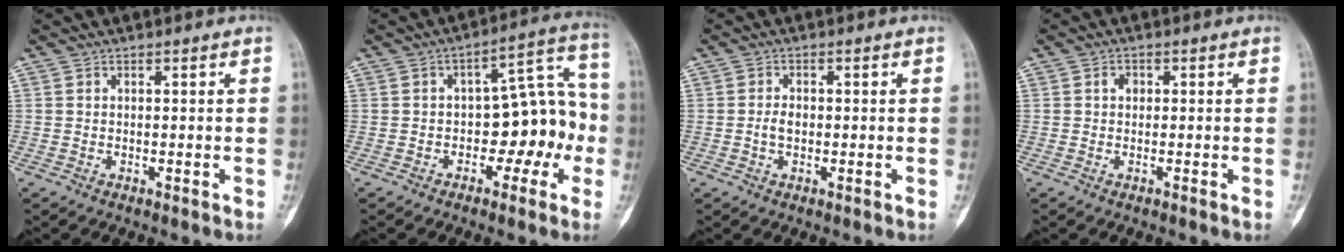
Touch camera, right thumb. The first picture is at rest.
{"total": 12.1, "force": [-3.0, 7.3, 9.2], "torque": [-0.079, 0.060, -0.044]}
{"total": 2.4, "force": [-0.3, 1.6, 1.9], "torque": [-0.035, 0.006, -0.009]}
{"total": 1.4, "force": [0.1, 1.1, 0.9], "torque": [-0.003, 0.006, -0.003]}